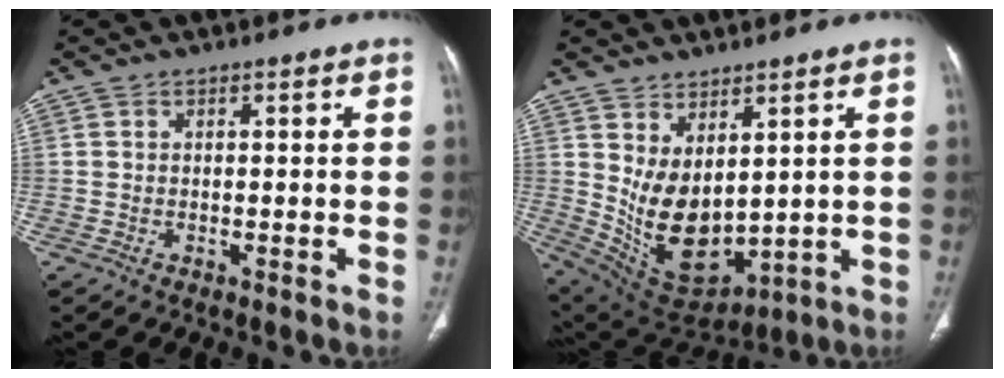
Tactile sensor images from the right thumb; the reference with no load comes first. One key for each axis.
{"total": 12.7, "fx": 2.6, "fy": 7.4, "fz": 10.0, "tx": -0.158, "ty": -0.034, "tz": 0.083}